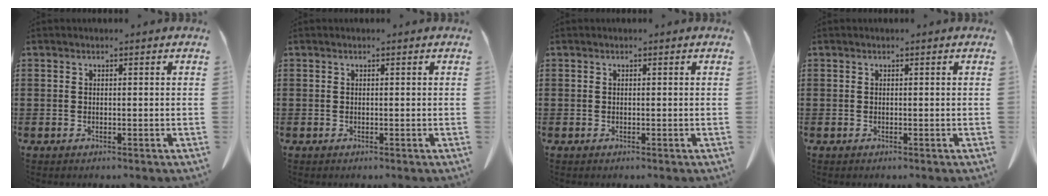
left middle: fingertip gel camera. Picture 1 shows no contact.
{"total": 0.0}
{"total": 0.0}
{"total": 0.0}